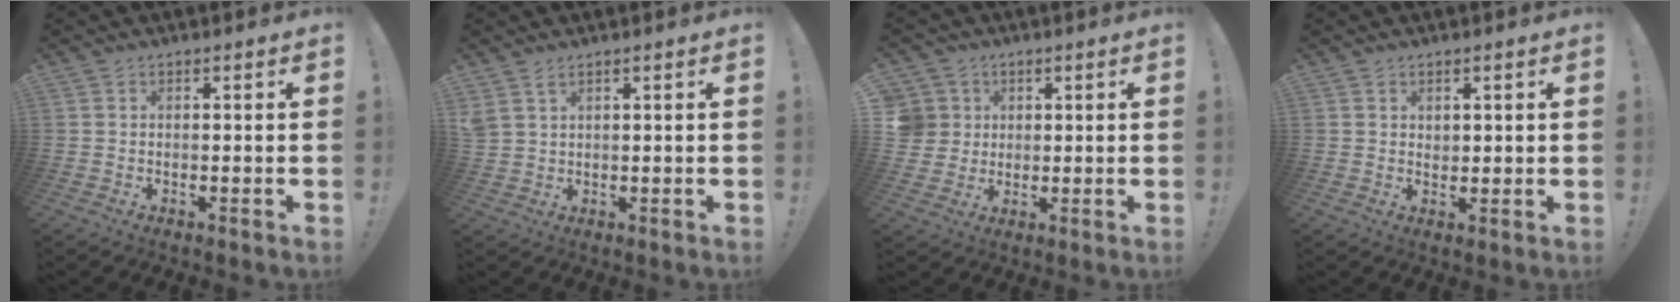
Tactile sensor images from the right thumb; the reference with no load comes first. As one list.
[{"total": 2.9, "force": [1.9, 1.1, 1.8], "torque": [-0.038, -0.007, 0.039]}, {"total": 7.2, "force": [2.2, 6.7, 1.4], "torque": [-0.030, -0.010, 0.048]}, {"total": 2.0, "force": [1.4, 1.4, 0.4], "torque": [0.005, -0.011, 0.023]}]